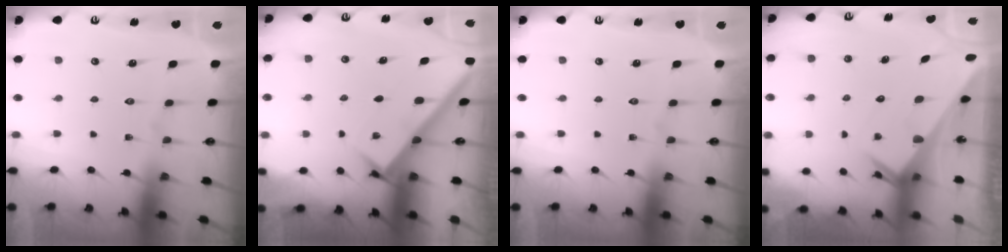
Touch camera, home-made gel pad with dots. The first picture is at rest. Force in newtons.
{"total": 2.7, "press": 2.7, "slide": 0.3}
{"total": 0.0}
{"total": 3.5, "press": 3.5, "slide": 0.1}